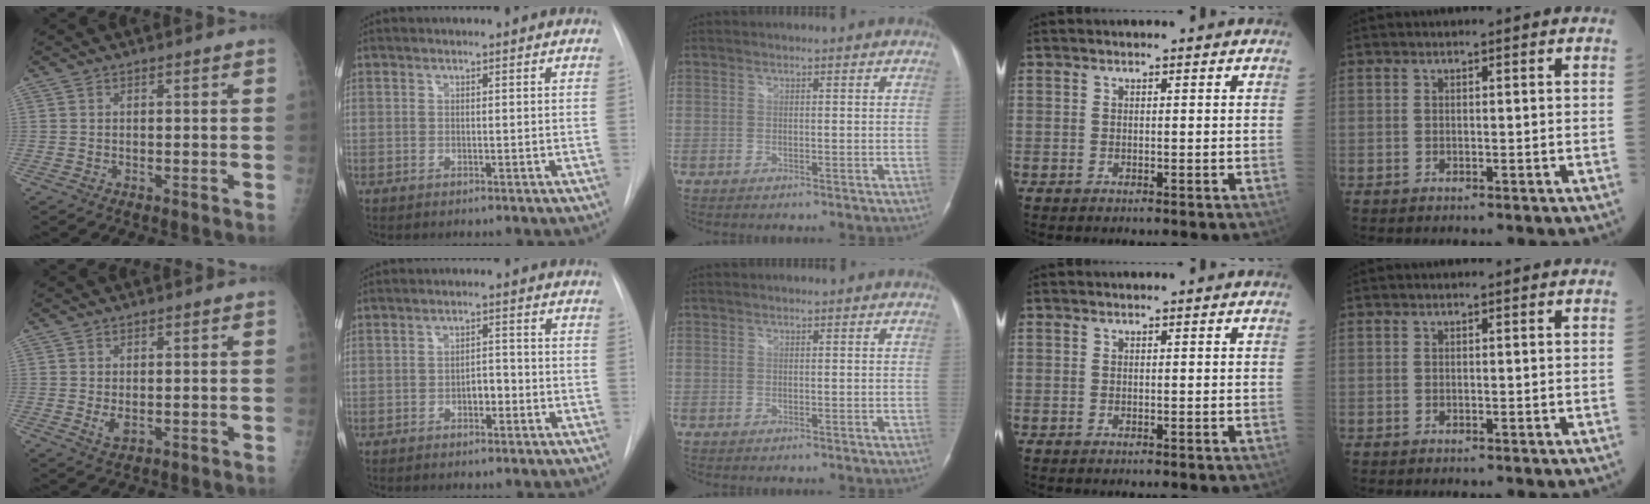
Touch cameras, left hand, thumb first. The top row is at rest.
{"thumb": {"total": 2.3, "force": [0.1, 1.3, 1.9], "torque": [-0.030, -0.007, 0.007]}, "index": {"total": 2.8, "force": [-1.1, 1.4, 2.1], "torque": [-0.026, 0.007, -0.017]}}